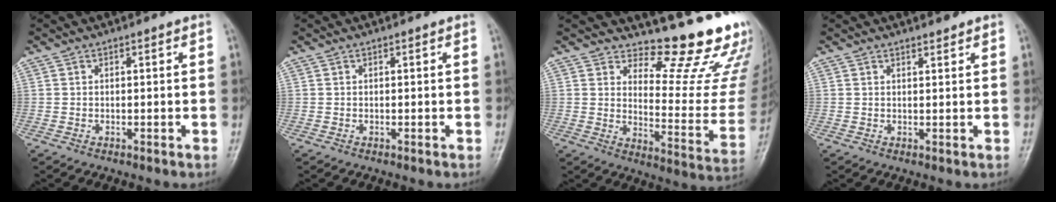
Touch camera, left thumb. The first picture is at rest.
{"total": 0.0}
{"total": 16.7, "force": [15.1, 3.0, 6.4], "torque": [-0.045, -0.175, 0.187]}
{"total": 1.4, "force": [1.3, 0.2, 0.5], "torque": [-0.004, -0.011, 0.021]}